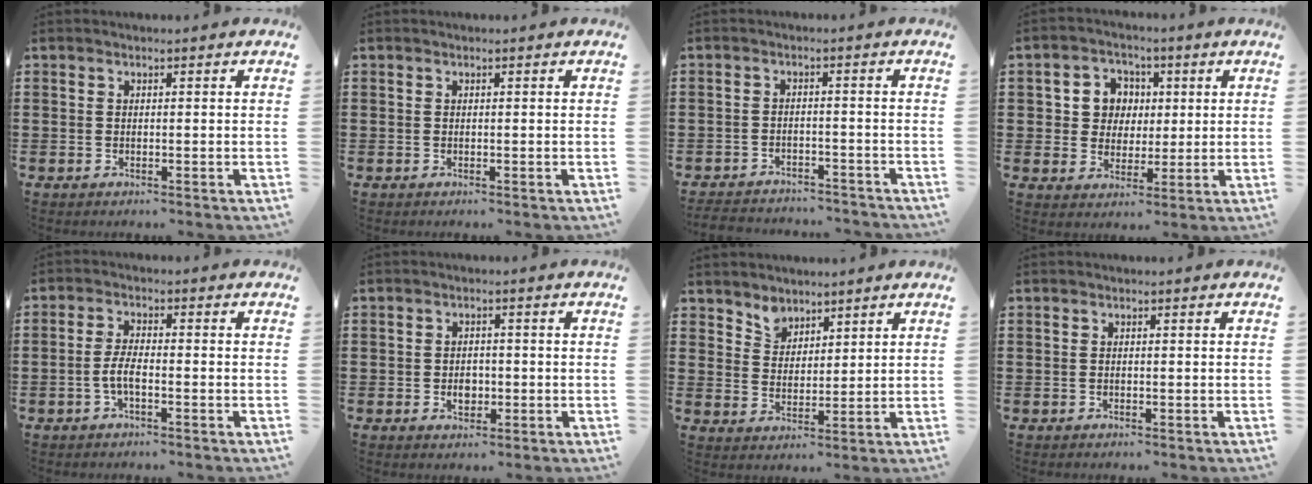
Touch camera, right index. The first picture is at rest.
{"total": 0.0}
{"total": 3.0, "force": [-3.0, 0.2, 0.2], "torque": [-0.014, -0.002, -0.066]}
{"total": 6.0, "force": [1.0, 5.6, 1.7], "torque": [-0.052, 0.017, 0.015]}
{"total": 3.3, "force": [-1.2, 0.8, 2.9], "torque": [-0.072, -0.005, -0.029]}
{"total": 2.5, "force": [-0.6, 2.0, 1.4], "torque": [-0.023, 0.003, -0.015]}
{"total": 3.7, "force": [3.0, 2.2, -0.2], "torque": [-0.013, 0.001, 0.057]}
{"total": 0.0}